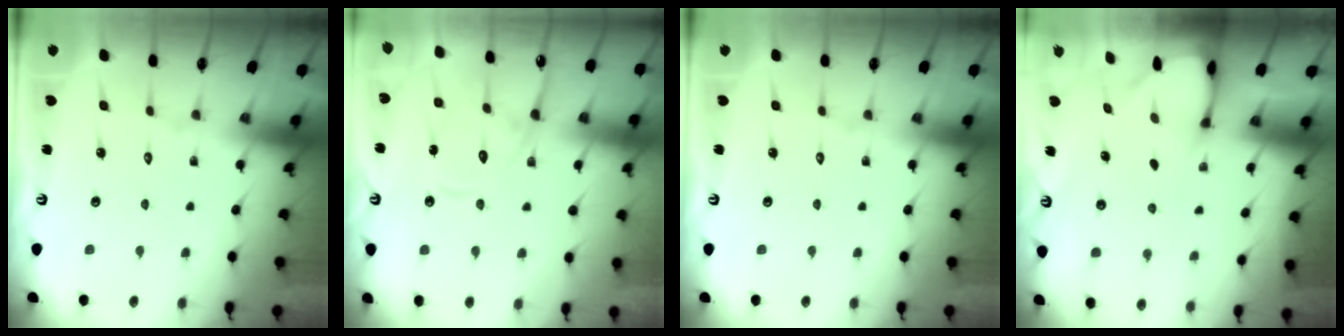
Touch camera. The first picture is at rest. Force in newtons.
{"total": 12.5, "press": 12.5, "slide": 1.0}
{"total": 0.0}
{"total": 2.3, "press": 2.3, "slide": 0.1}